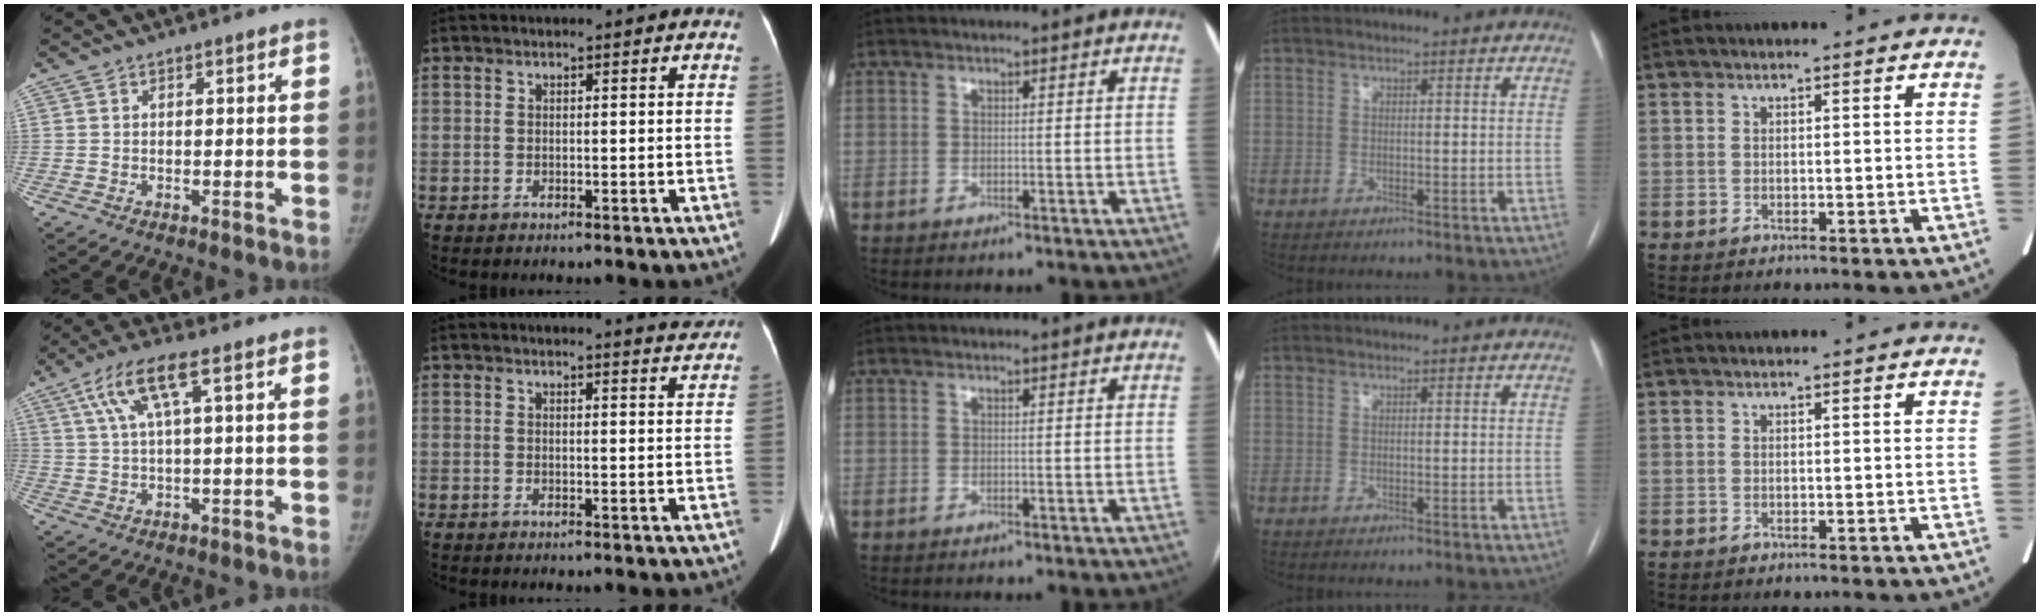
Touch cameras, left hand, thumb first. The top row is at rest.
{"thumb": {"total": 8.1, "force": [3.2, 1.5, 7.3], "torque": [-0.167, 0.013, 0.062]}, "index": {"total": 3.1, "force": [3.1, -0.2, 0.3], "torque": [-0.008, -0.015, 0.023]}}